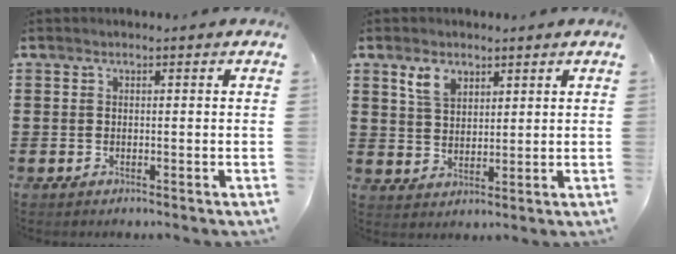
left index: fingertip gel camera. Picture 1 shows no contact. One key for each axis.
{"total": 4.4, "fx": 3.0, "fy": 2.4, "fz": 2.2, "tx": -0.045, "ty": 0.005, "tz": 0.053}